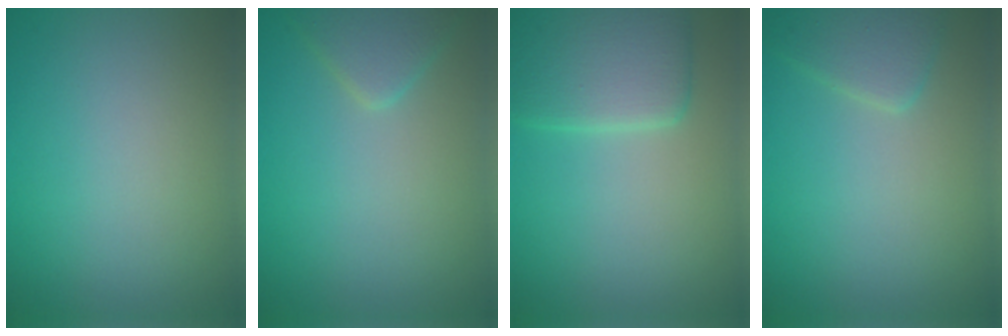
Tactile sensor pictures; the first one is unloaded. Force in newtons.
{"total": 2.3, "press": 2.3, "slide": 0.2}
{"total": 5.2, "press": 5.2, "slide": 0.4}
{"total": 2.4, "press": 2.4, "slide": 0.1}